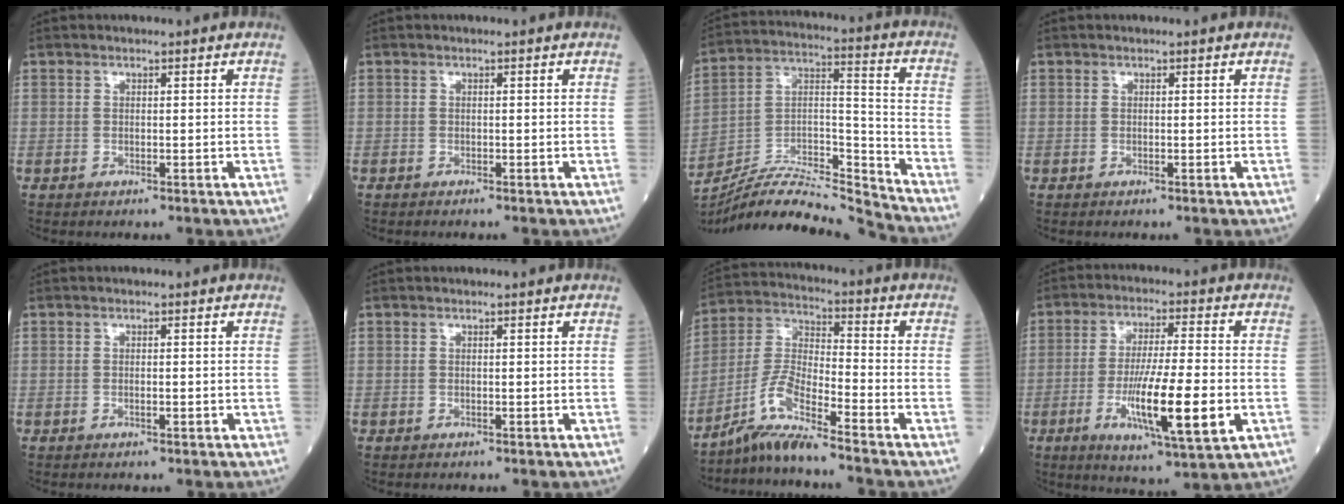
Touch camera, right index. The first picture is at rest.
{"total": 0.0}
{"total": 16.7, "force": [-16.2, 0.0, 4.0], "torque": [-0.064, 0.044, -0.285]}
{"total": 0.0}
{"total": 0.9, "force": [-0.2, 0.2, 0.9], "torque": [-0.018, -0.001, -0.004]}
{"total": 0.0}
{"total": 7.9, "force": [-6.5, -0.3, 4.5], "torque": [-0.099, -0.009, -0.131]}
{"total": 14.1, "force": [-3.7, 1.2, 13.6], "torque": [-0.242, -0.022, -0.062]}